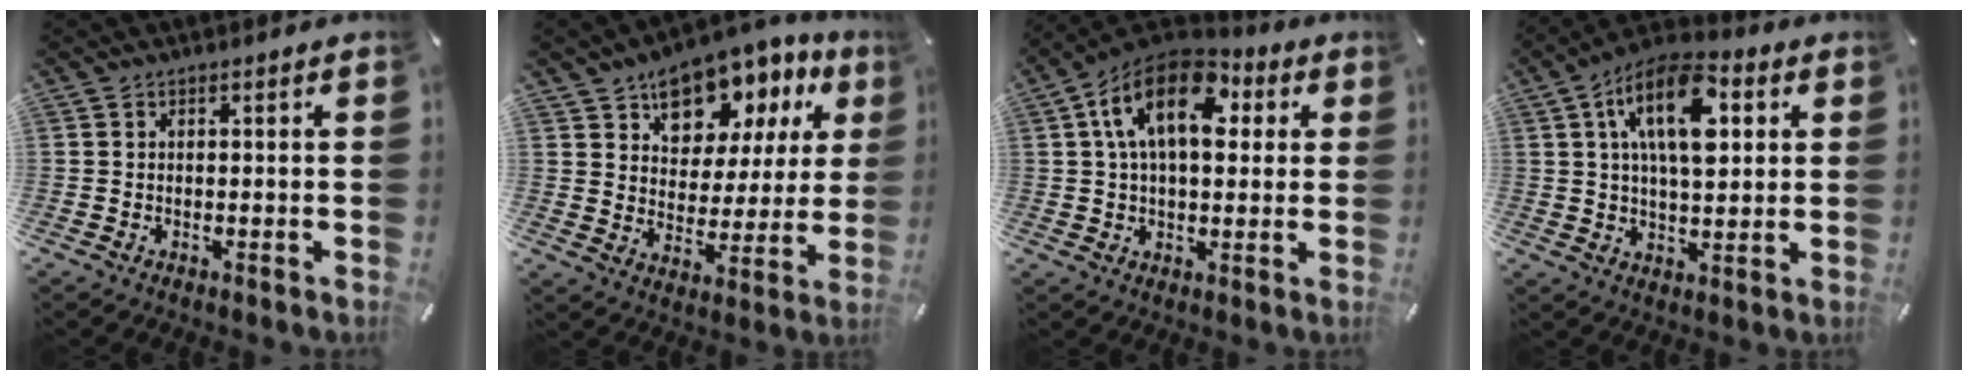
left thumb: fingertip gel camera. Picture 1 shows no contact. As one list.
[{"total": 12.6, "force": [9.1, 7.6, 4.0], "torque": [-0.060, -0.076, 0.162]}, {"total": 16.5, "force": [5.0, 9.5, 12.5], "torque": [-0.221, -0.003, 0.082]}, {"total": 15.2, "force": [4.9, 7.8, 12.1], "torque": [-0.206, -0.003, 0.081]}]